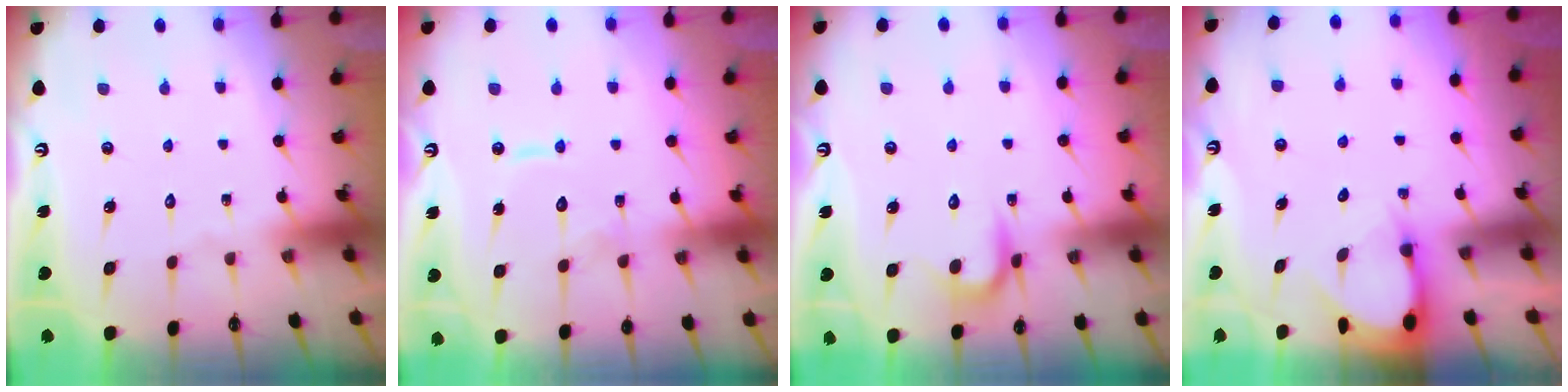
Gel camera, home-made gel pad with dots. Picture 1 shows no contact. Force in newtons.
{"total": 9.6, "press": 9.6, "slide": 0.9}
{"total": 5.3, "press": 5.3, "slide": 0.8}
{"total": 2.8, "press": 2.8, "slide": 0.2}